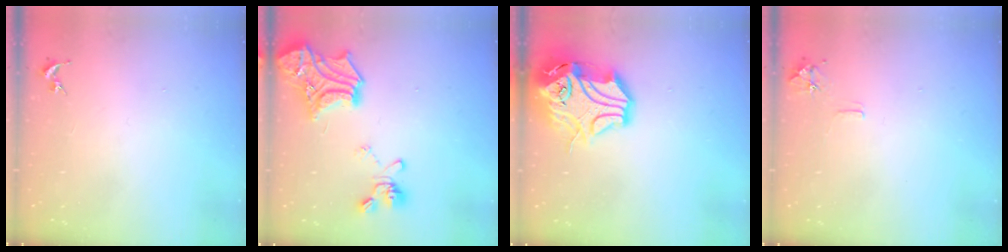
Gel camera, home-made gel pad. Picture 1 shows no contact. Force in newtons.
{"total": 21.4, "press": 21.3, "slide": 1.8}
{"total": 17.9, "press": 17.7, "slide": 2.6}
{"total": 6.3, "press": 6.3, "slide": 0.8}